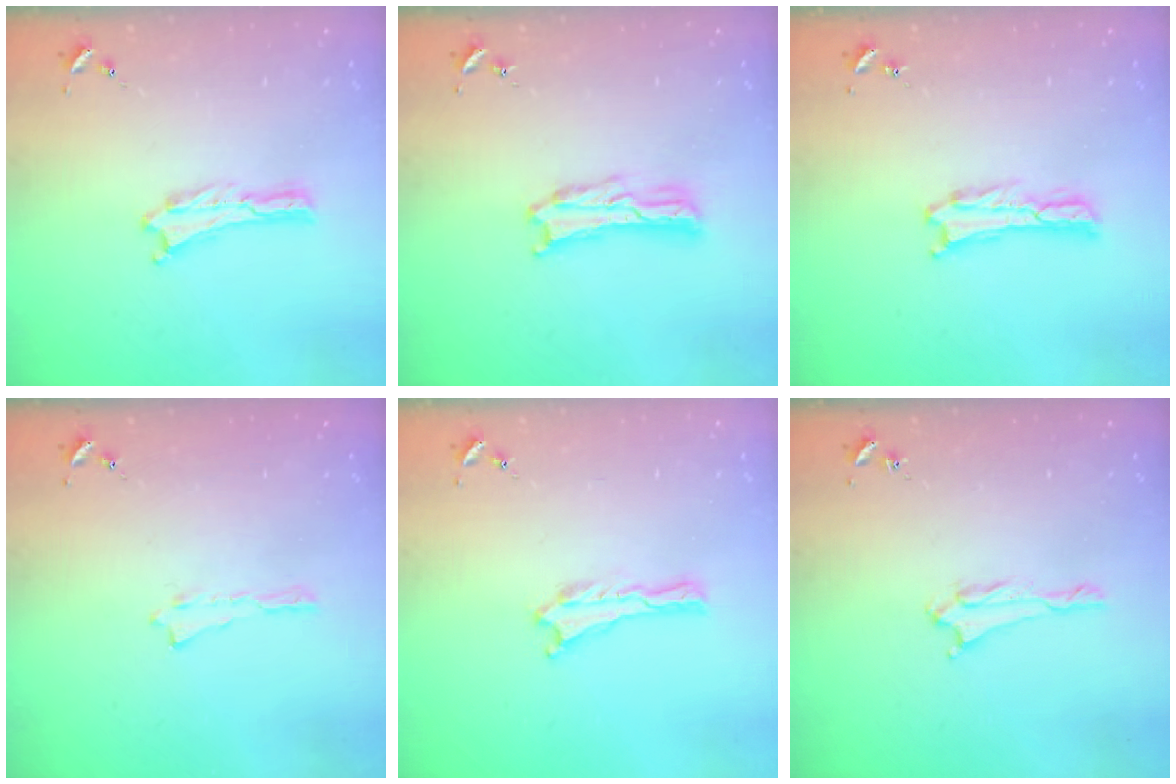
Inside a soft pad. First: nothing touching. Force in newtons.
{"total": 1.6, "press": 1.6, "slide": 0.3}
{"total": 0.6, "press": 0.5, "slide": 0.2}
{"total": 0.0}
{"total": 0.0}
{"total": 1.7, "press": 1.7, "slide": 0.3}